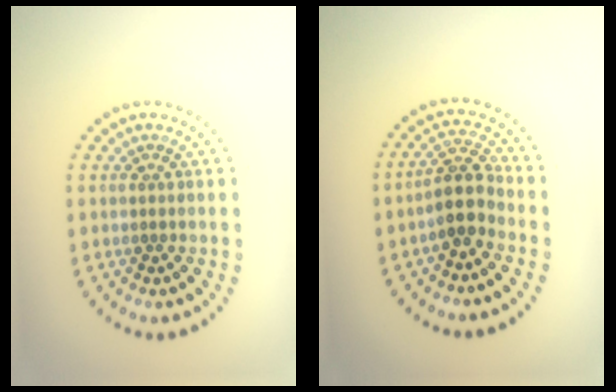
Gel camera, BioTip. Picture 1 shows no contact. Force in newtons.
{"total": 3.1, "press": 2.6, "slide": 1.8}